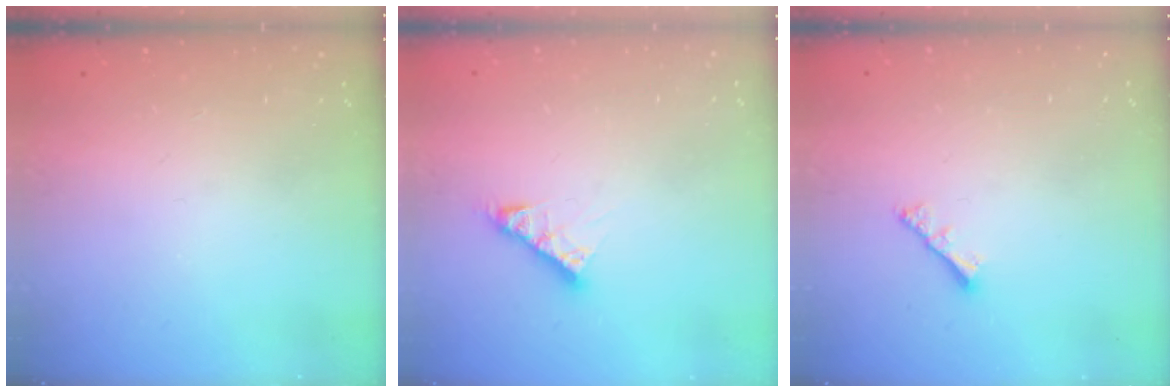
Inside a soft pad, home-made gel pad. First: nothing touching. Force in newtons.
{"total": 4.7, "press": 4.7, "slide": 0.4}
{"total": 2.6, "press": 2.5, "slide": 0.5}